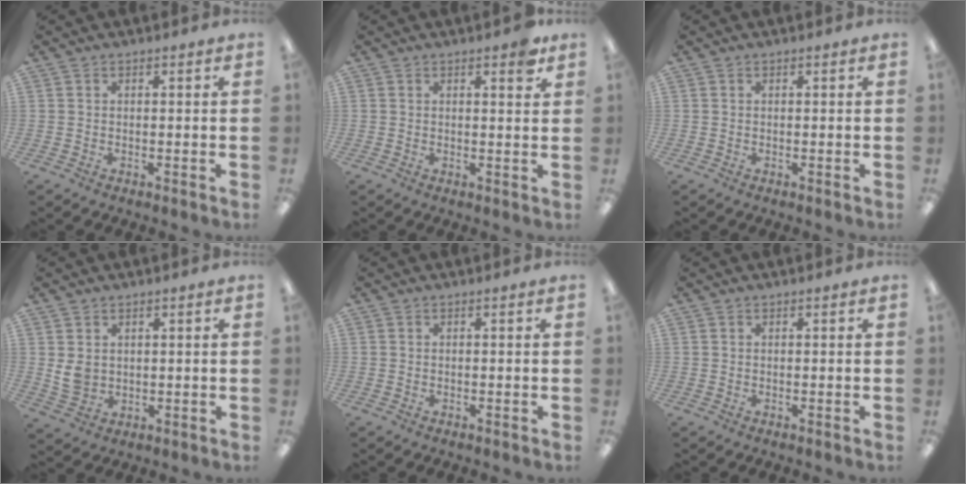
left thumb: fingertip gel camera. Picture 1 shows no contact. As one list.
[{"total": 2.9, "force": [2.0, 0.9, 1.9], "torque": [-0.017, -0.007, 0.029]}, {"total": 0.0}, {"total": 4.9, "force": [1.9, 3.9, 2.4], "torque": [-0.048, -0.002, 0.035]}, {"total": 0.0}, {"total": 0.0}]